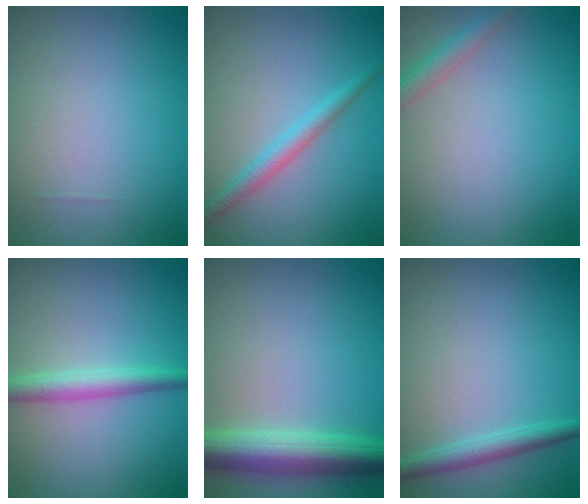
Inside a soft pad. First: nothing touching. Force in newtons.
{"total": 2.0, "press": 2.0, "slide": 0.0}
{"total": 2.0, "press": 2.0, "slide": 0.1}
{"total": 2.9, "press": 2.9, "slide": 0.1}
{"total": 6.3, "press": 6.3, "slide": 0.3}
{"total": 2.3, "press": 2.3, "slide": 0.1}